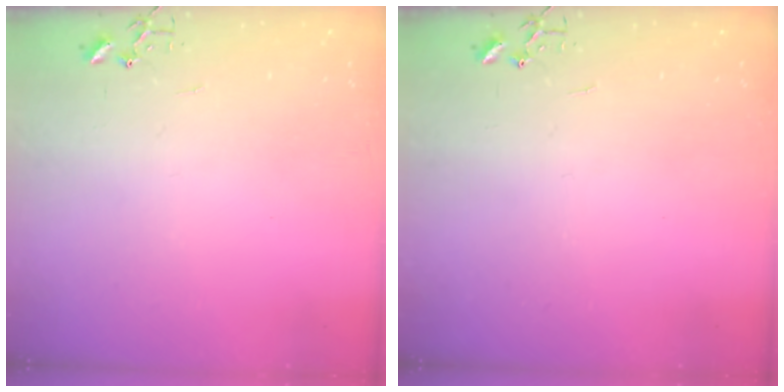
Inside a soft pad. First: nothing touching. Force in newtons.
{"total": 0.0}